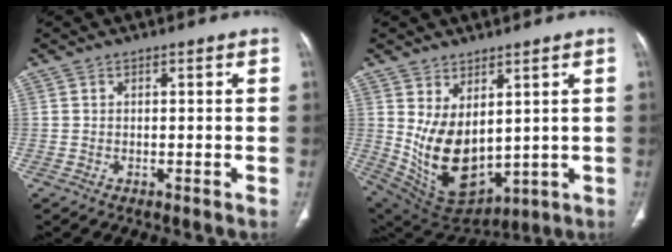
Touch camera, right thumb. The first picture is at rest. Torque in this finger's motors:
{"motor_torque": [-0.48, 1.45, 0.90, 0.89, 0.47]}